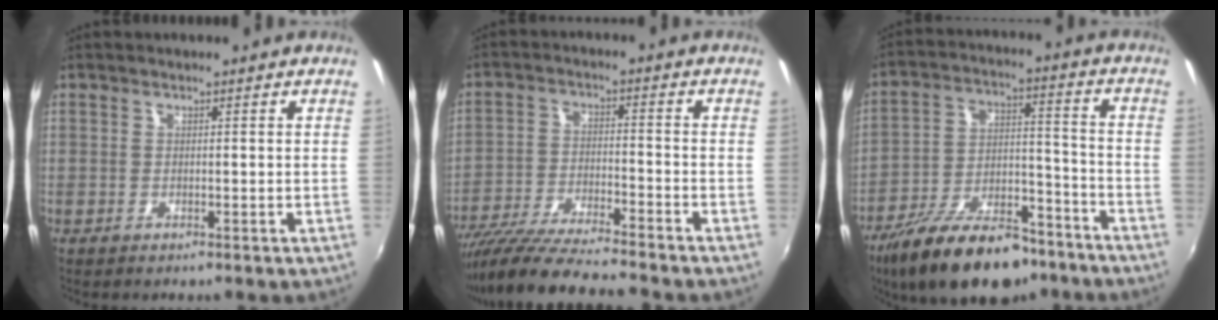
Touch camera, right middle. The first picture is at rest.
{"total": 14.5, "force": [-12.9, 0.4, 6.7], "torque": [-0.146, -0.032, -0.230]}
{"total": 20.8, "force": [-14.8, 8.4, 12.0], "torque": [-0.217, -0.010, -0.230]}